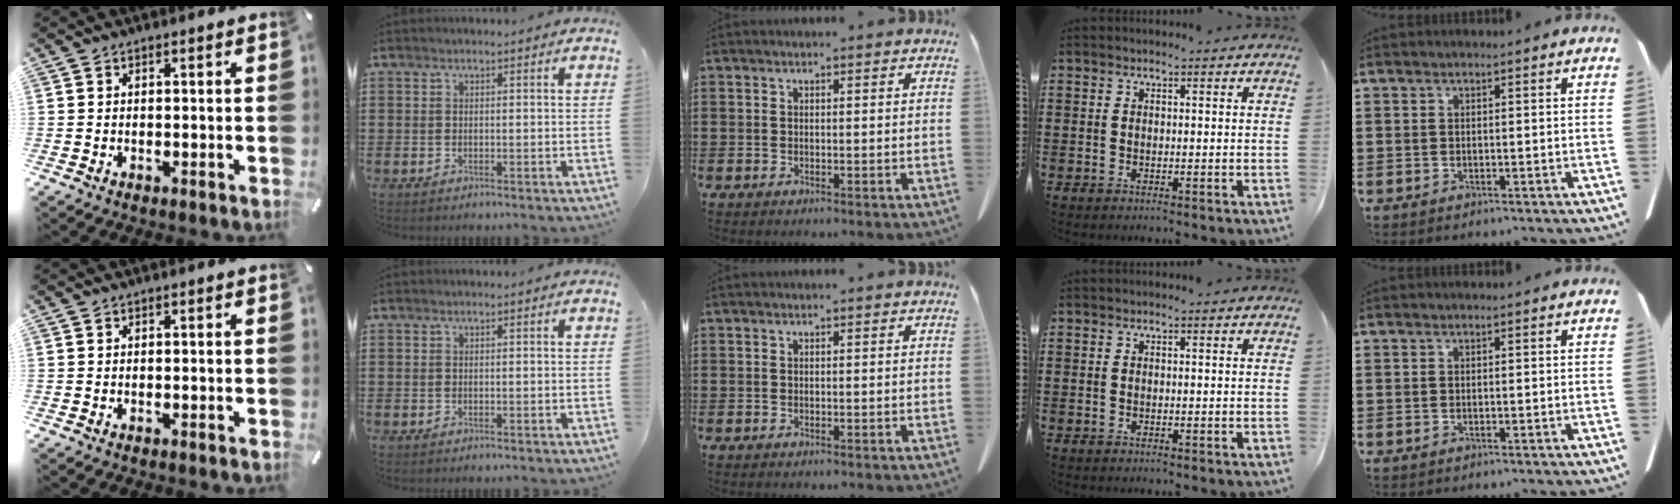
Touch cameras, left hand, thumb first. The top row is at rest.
{}